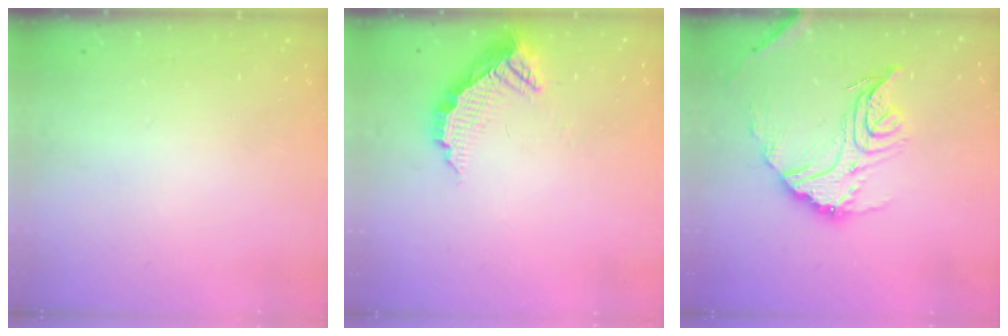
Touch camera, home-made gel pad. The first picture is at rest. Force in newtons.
{"total": 9.0, "press": 9.0, "slide": 0.7}
{"total": 17.1, "press": 17.0, "slide": 1.7}